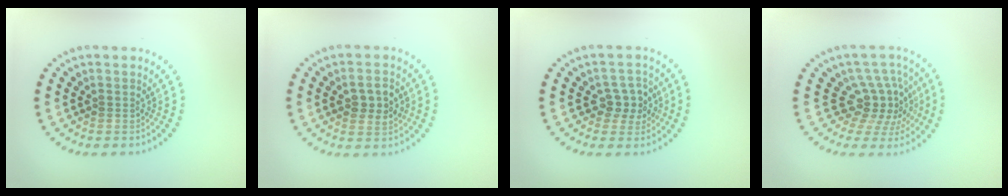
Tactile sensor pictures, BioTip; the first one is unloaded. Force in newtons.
{"total": 2.7, "press": 2.7, "slide": 0.0}
{"total": 2.7, "press": 2.6, "slide": 0.7}
{"total": 4.2, "press": 3.2, "slide": 2.8}